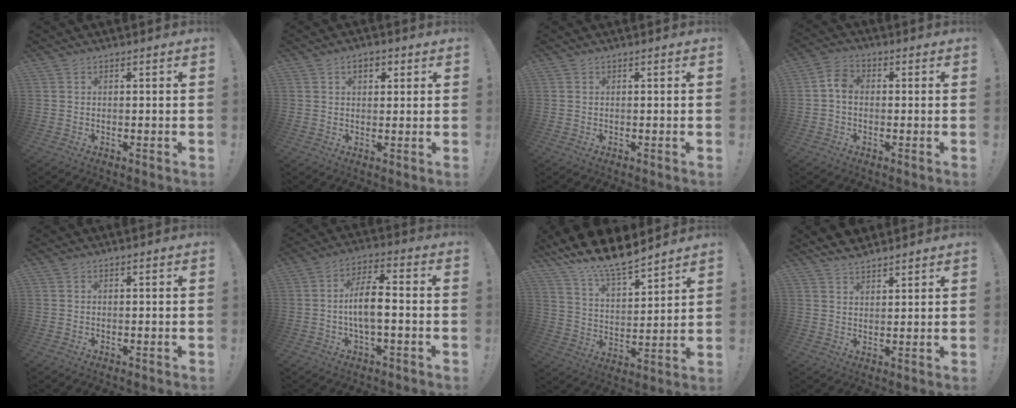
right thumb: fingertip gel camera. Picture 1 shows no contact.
{"total": 3.7, "force": [1.4, 2.5, 2.4], "torque": [-0.030, 0.001, 0.020]}
{"total": 0.0}
{"total": 5.1, "force": [-0.6, 3.6, 3.5], "torque": [-0.065, 0.015, -0.009]}
{"total": 0.0}
{"total": 9.3, "force": [-1.7, 3.4, 8.5], "torque": [-0.153, 0.011, -0.033]}
{"total": 13.7, "force": [12.2, 3.6, 5.2], "torque": [-0.106, -0.097, 0.219]}
{"total": 5.1, "force": [4.7, 1.6, 1.3], "torque": [-0.020, -0.025, 0.087]}